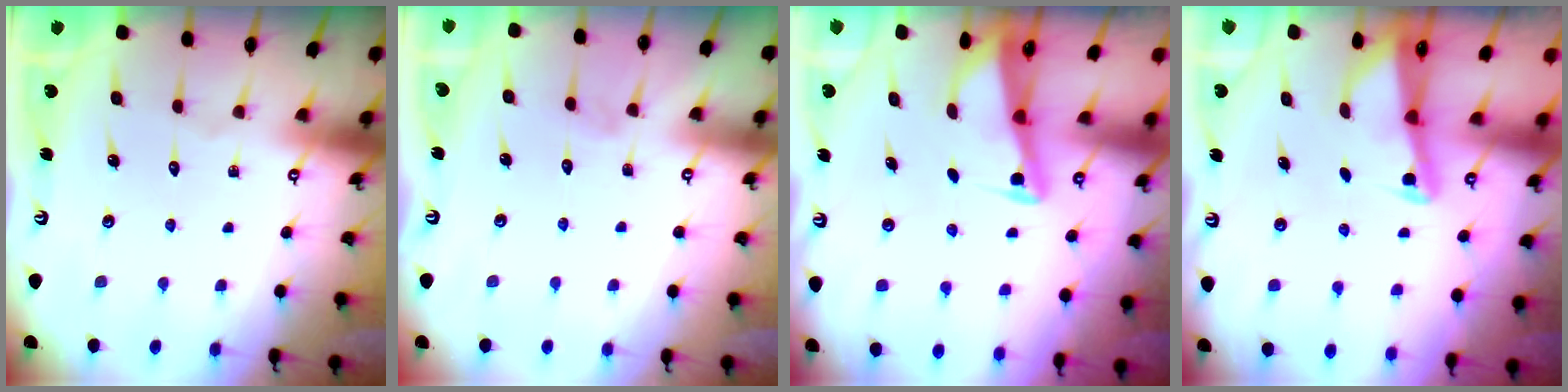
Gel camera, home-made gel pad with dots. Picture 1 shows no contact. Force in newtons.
{"total": 2.7, "press": 2.7, "slide": 0.2}
{"total": 2.7, "press": 2.7, "slide": 0.3}
{"total": 2.1, "press": 2.1, "slide": 0.3}